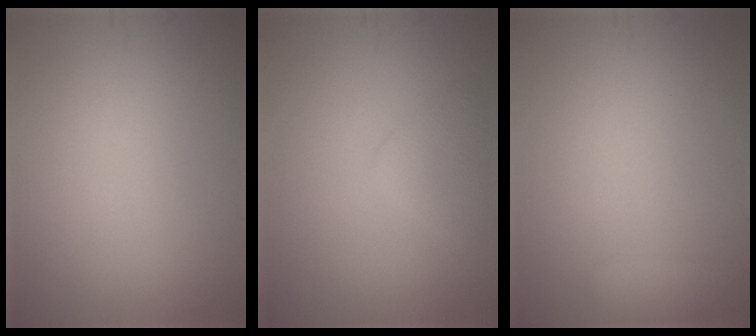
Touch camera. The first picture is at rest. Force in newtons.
{"total": 2.0, "press": 2.0, "slide": 0.0}
{"total": 1.5, "press": 1.5, "slide": 0.1}